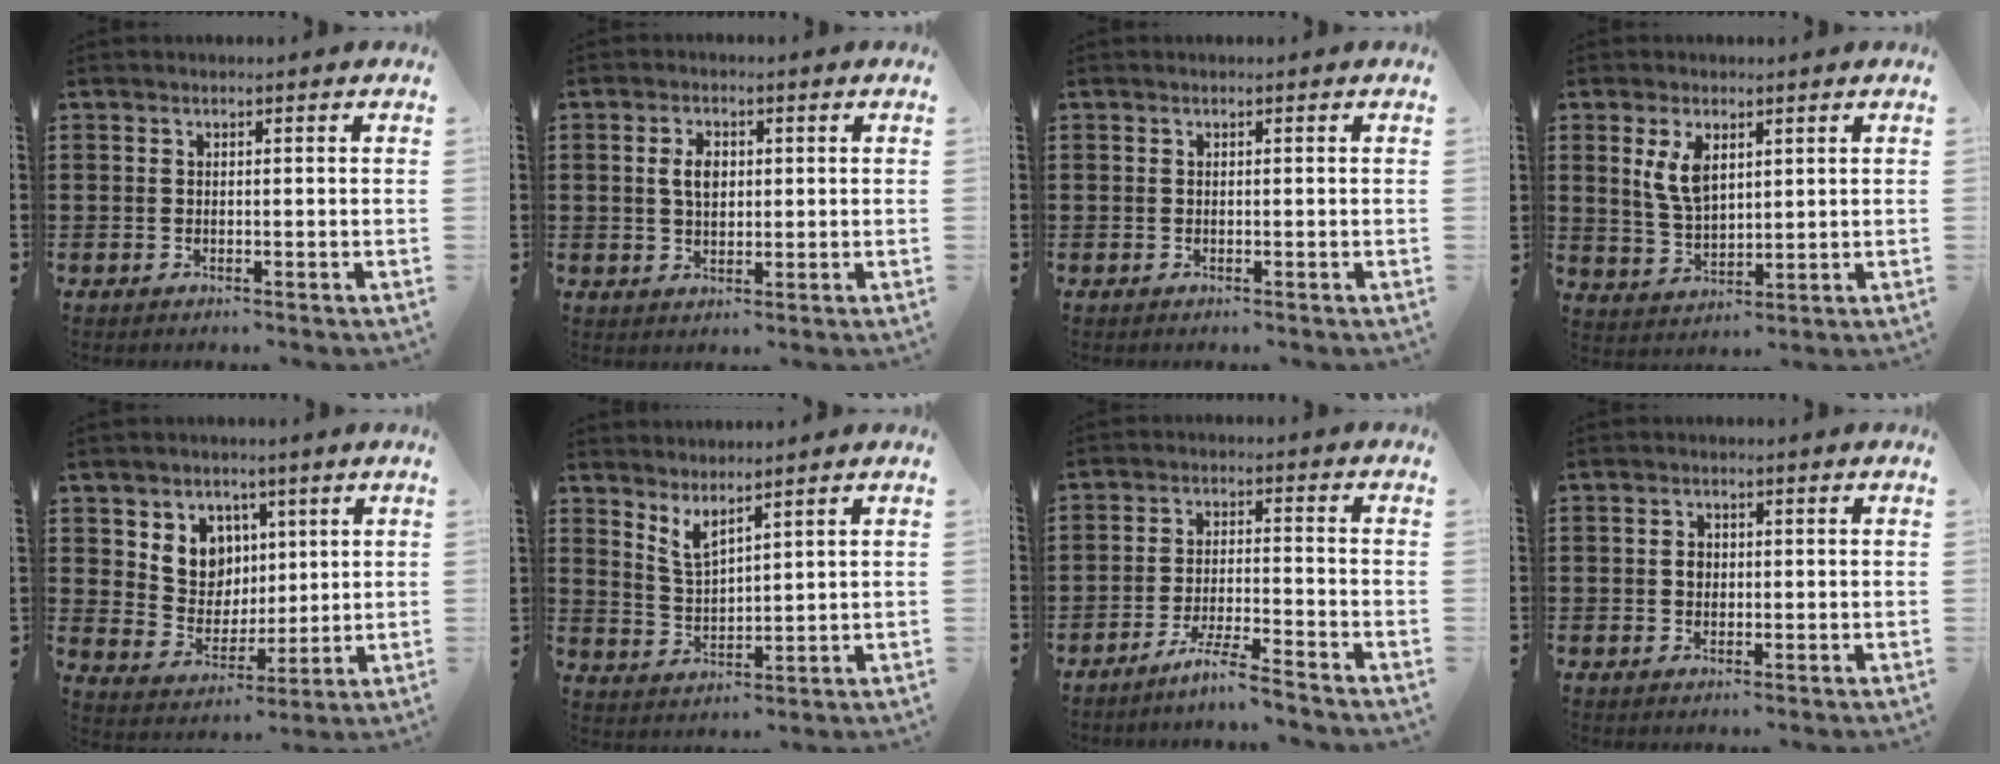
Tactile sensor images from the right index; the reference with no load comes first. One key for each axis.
{"total": 3.7, "fx": 0.6, "fy": 2.2, "fz": 3.0, "tx": -0.063, "ty": 0.012, "tz": 0.008}
{"total": 0.0}
{"total": 5.9, "fx": 2.4, "fy": 3.1, "fz": 4.4, "tx": -0.104, "ty": 0.004, "tz": 0.041}
{"total": 7.5, "fx": 3.3, "fy": 6.5, "fz": 1.8, "tx": -0.056, "ty": -0.002, "tz": 0.062}
{"total": 3.7, "fx": 3.1, "fy": 0.8, "fz": 1.8, "tx": -0.045, "ty": -0.006, "tz": 0.058}
{"total": 5.2, "fx": -4.8, "fy": -0.5, "fz": 2.1, "tx": -0.050, "ty": -0.012, "tz": -0.094}
{"total": 1.7, "fx": 0.1, "fy": 1.3, "fz": 1.0, "tx": -0.022, "ty": 0.007, "tz": 0.000}